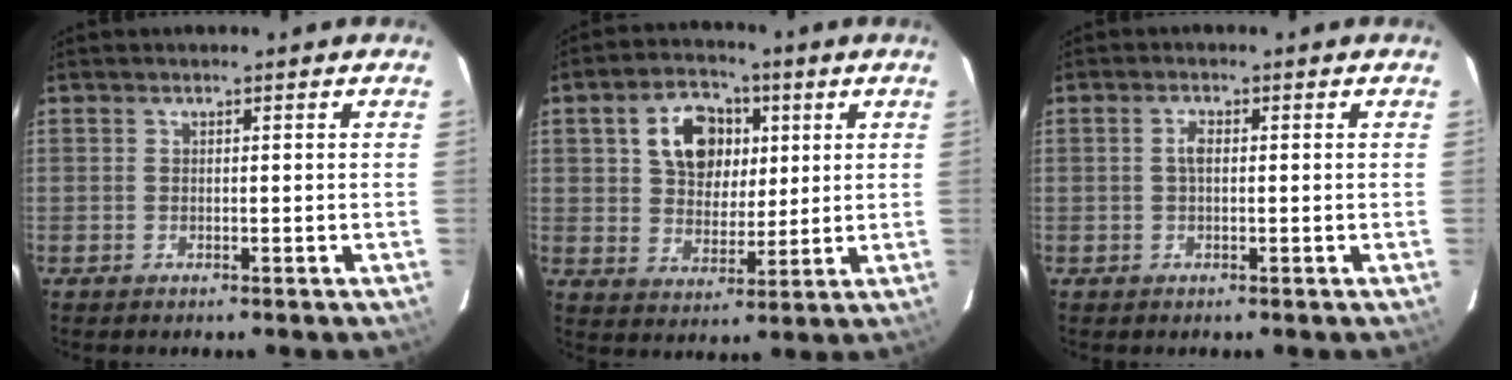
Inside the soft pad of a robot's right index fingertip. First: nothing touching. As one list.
[{"total": 12.0, "force": [3.4, 8.5, 7.8], "torque": [-0.152, 0.031, 0.064]}, {"total": 1.7, "force": [0.0, 0.8, 1.5], "torque": [-0.030, 0.006, -0.001]}]